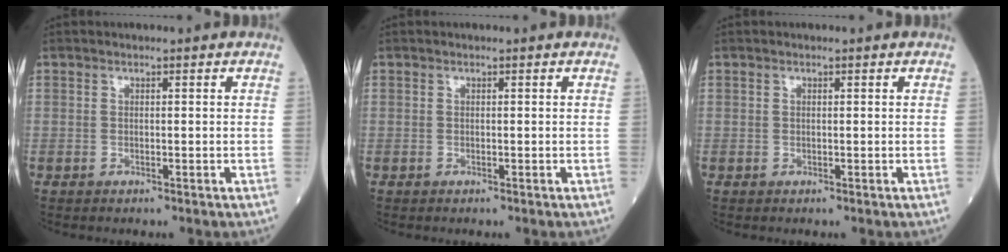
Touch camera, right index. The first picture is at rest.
{"total": 0.0}
{"total": 0.0}